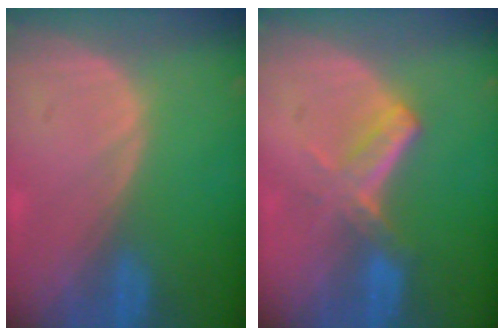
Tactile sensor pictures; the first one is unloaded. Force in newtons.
{"total": 5.8, "press": 5.1, "slide": 2.9}